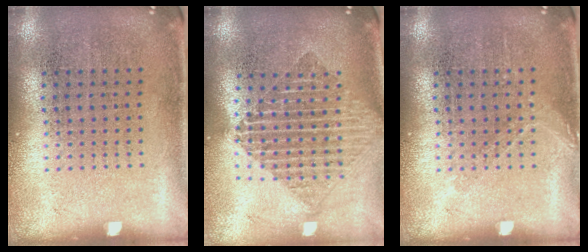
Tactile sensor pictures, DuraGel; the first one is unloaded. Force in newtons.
{"total": 1.9, "press": 1.6, "slide": 1.0}
{"total": 0.9, "press": 0.8, "slide": 0.3}